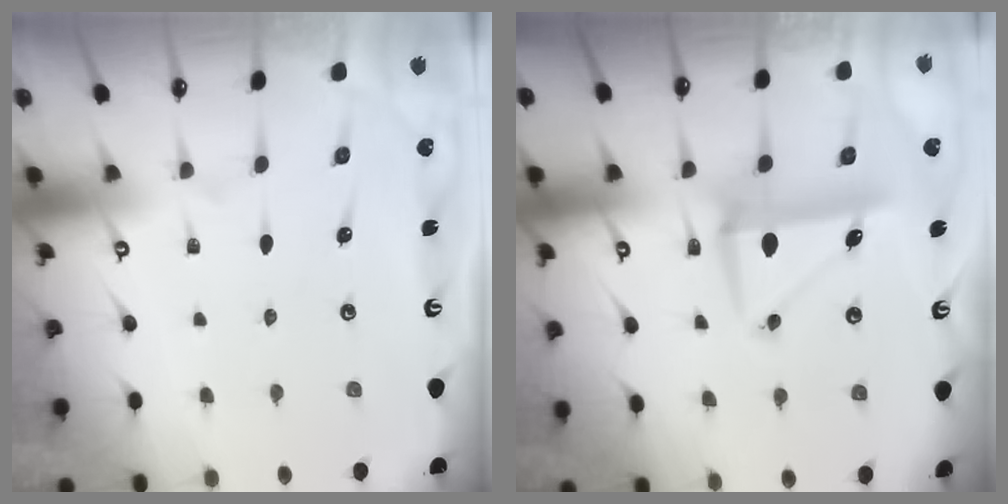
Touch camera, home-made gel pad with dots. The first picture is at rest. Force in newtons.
{"total": 8.2, "press": 8.0, "slide": 1.8}